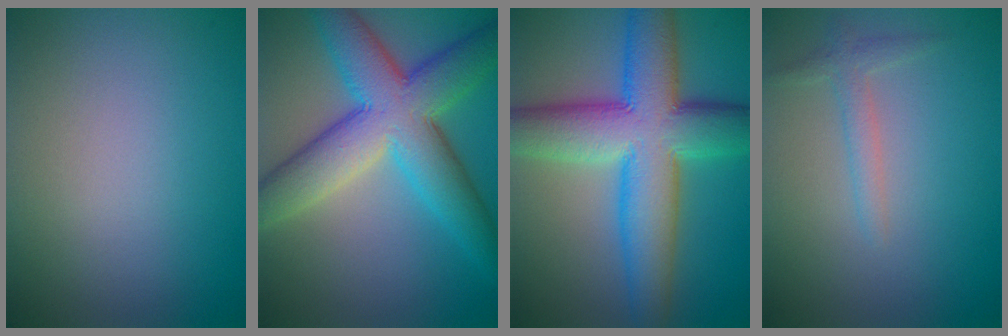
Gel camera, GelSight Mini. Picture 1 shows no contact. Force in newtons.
{"total": 10.0, "press": 10.0, "slide": 0.2}
{"total": 11.2, "press": 11.2, "slide": 0.2}
{"total": 1.5, "press": 1.5, "slide": 0.1}